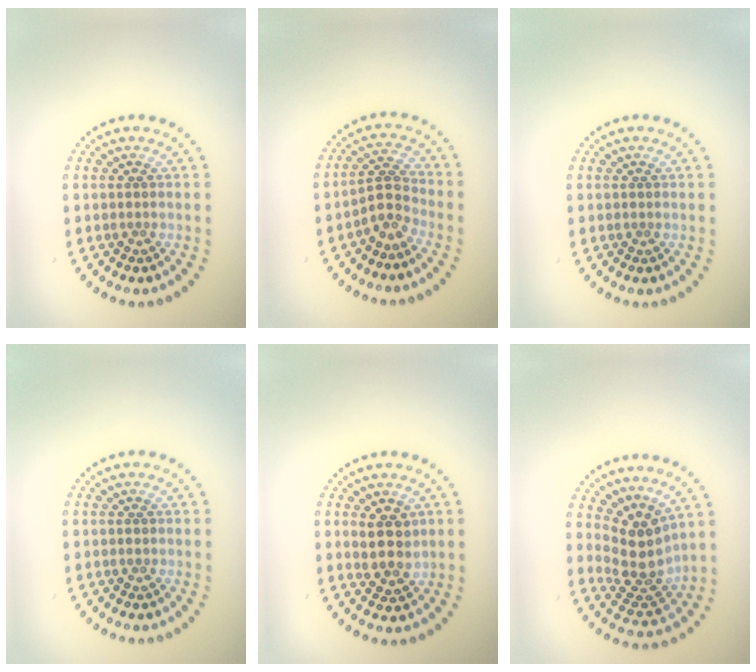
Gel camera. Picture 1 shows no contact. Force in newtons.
{"total": 2.5, "press": 1.9, "slide": 1.7}
{"total": 0.0}
{"total": 0.6, "press": 0.6, "slide": 0.0}
{"total": 3.0, "press": 2.7, "slide": 1.2}
{"total": 4.2, "press": 3.1, "slide": 2.8}